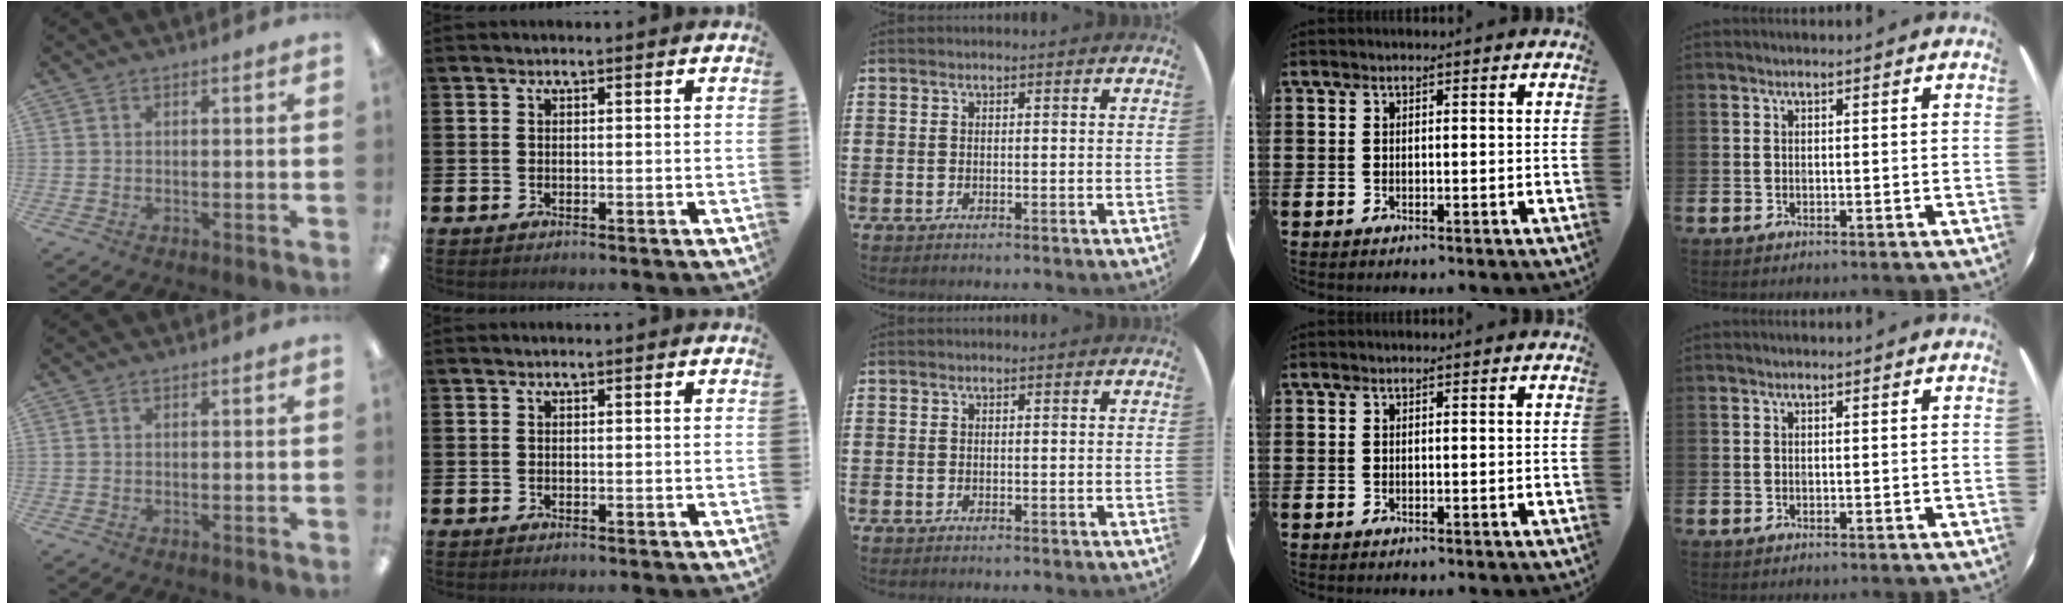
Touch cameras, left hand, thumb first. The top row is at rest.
{}